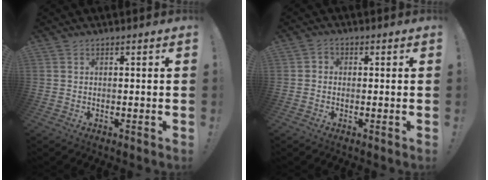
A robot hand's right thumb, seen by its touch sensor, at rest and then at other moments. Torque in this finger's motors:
{"motor_torque": [0.12, 0.25, 0.38, -0.27, -0.02]}